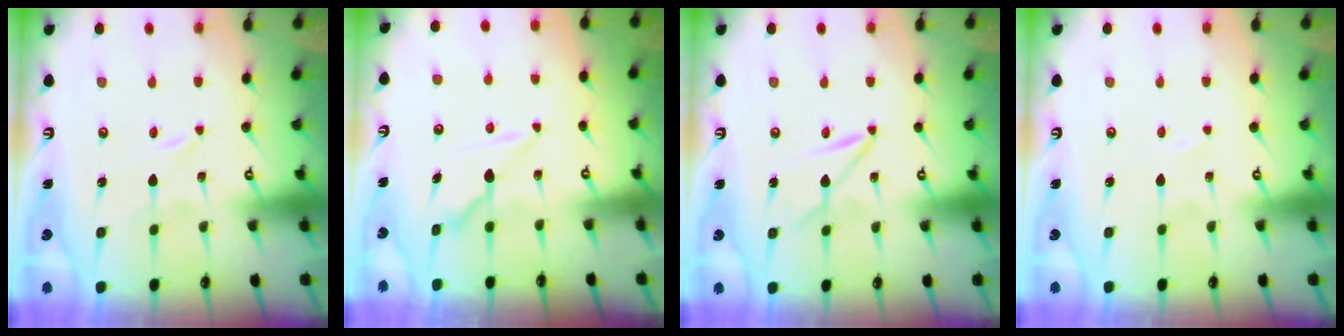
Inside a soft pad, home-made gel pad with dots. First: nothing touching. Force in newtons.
{"total": 6.9, "press": 6.9, "slide": 0.3}
{"total": 1.8, "press": 1.8, "slide": 0.2}
{"total": 0.6, "press": 0.6, "slide": 0.1}